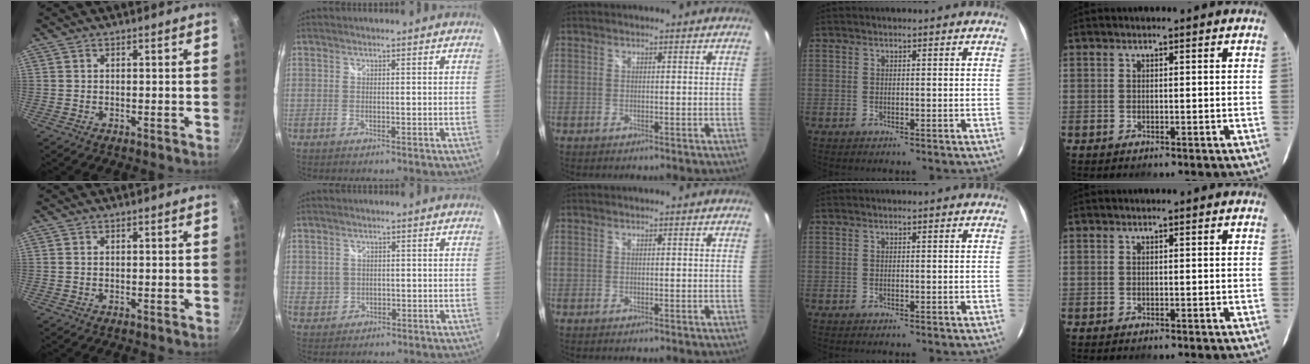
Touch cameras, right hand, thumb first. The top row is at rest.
{"index": {"total": 3.1, "force": [0.2, 3.0, 0.6], "torque": [-0.009, 0.004, 0.007]}}